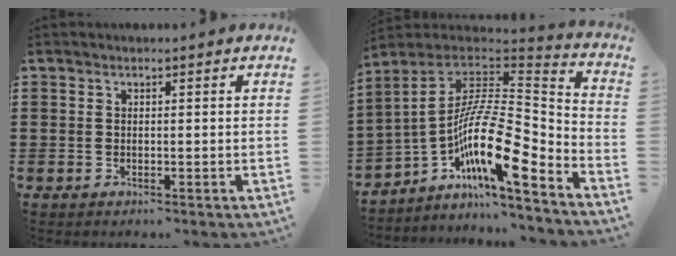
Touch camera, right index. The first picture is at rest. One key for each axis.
{"total": 15.6, "fx": -6.0, "fy": 4.4, "fz": 13.8, "tx": -0.260, "ty": -0.024, "tz": -0.122}